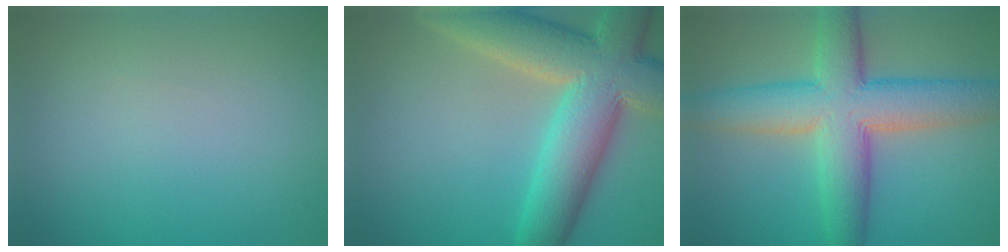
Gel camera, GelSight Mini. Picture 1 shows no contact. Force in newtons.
{"total": 11.6, "press": 11.5, "slide": 1.3}
{"total": 9.5, "press": 9.5, "slide": 0.6}